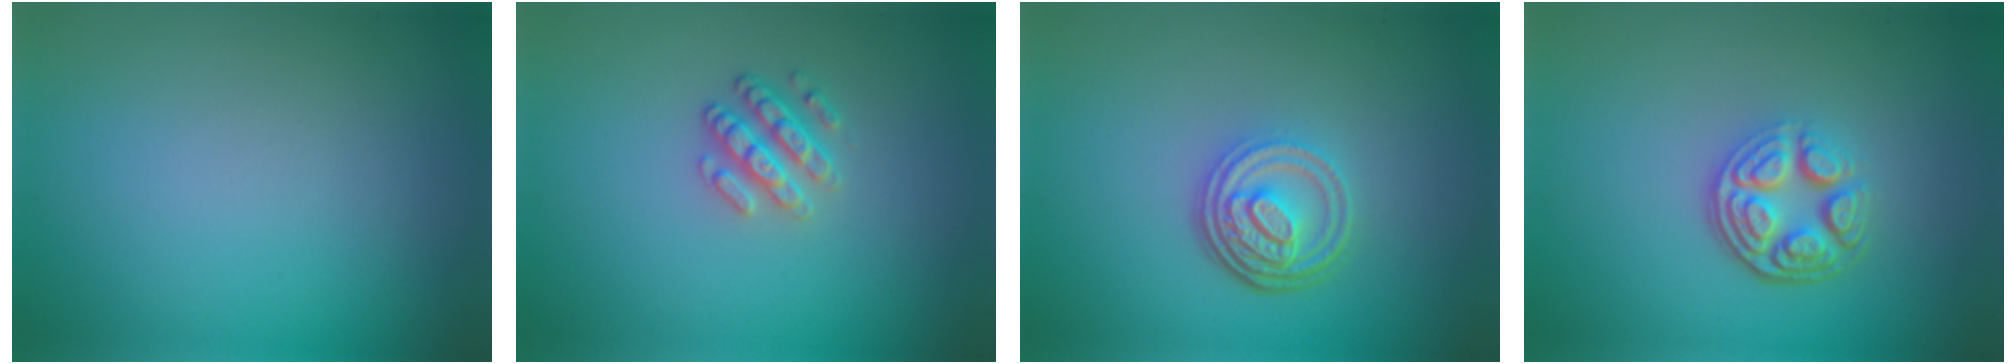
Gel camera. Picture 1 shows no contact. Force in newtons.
{"total": 2.5, "press": 2.3, "slide": 0.9}
{"total": 4.7, "press": 3.4, "slide": 3.2}
{"total": 4.7, "press": 3.4, "slide": 3.1}